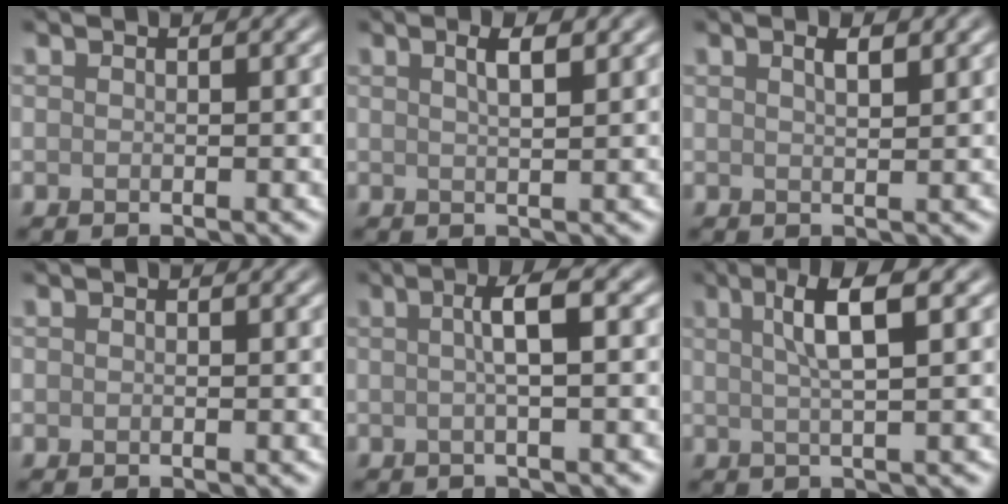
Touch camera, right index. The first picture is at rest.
{"total": 2.1, "force": [1.1, 0.6, 1.7], "torque": [-0.019, 0.006, 0.014]}
{"total": 1.6, "force": [0.9, 0.4, 1.2], "torque": [-0.016, 0.004, 0.014]}
{"total": 0.0}
{"total": 3.0, "force": [0.3, 0.5, 3.0], "torque": [-0.047, 0.009, 0.000]}
{"total": 4.5, "force": [1.5, 0.9, 4.1], "torque": [-0.062, 0.008, 0.022]}